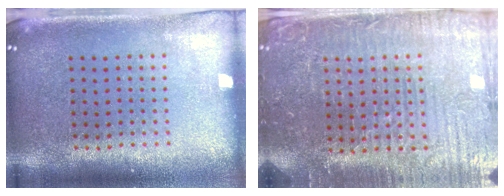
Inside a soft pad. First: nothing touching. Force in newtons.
{"total": 4.6, "press": 4.4, "slide": 1.4}